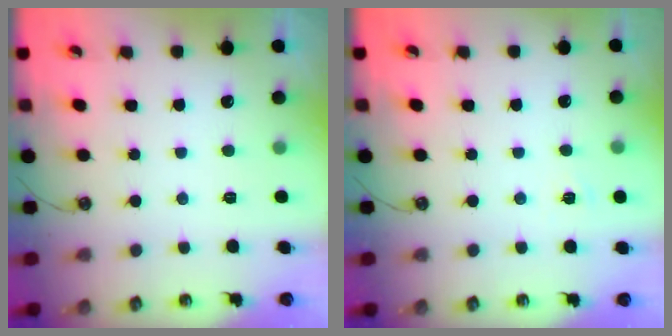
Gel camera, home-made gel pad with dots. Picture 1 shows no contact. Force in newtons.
{"total": 3.0, "press": 2.9, "slide": 0.4}